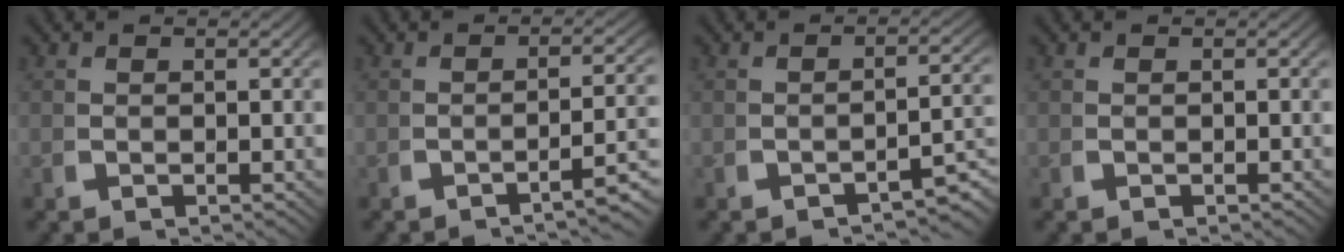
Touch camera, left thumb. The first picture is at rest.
{"total": 4.1, "force": [-2.4, 0.7, 3.2], "torque": [-0.042, 0.002, -0.036]}
{"total": 3.5, "force": [-2.4, 0.9, 2.5], "torque": [-0.032, 0.002, -0.034]}
{"total": 0.0}